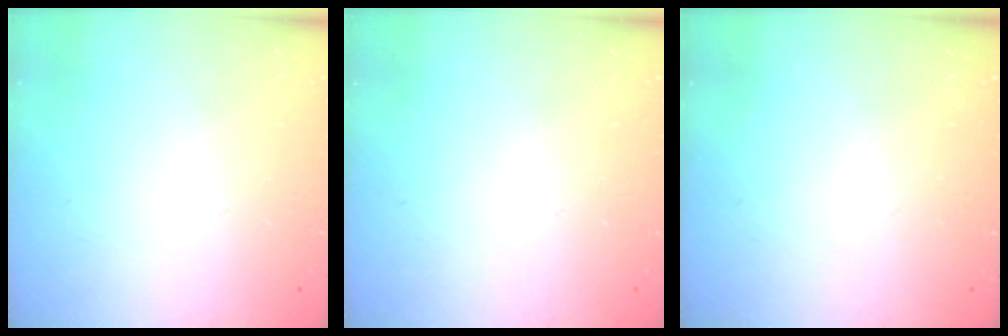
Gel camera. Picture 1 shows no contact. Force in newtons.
{"total": 0.0}
{"total": 0.0}